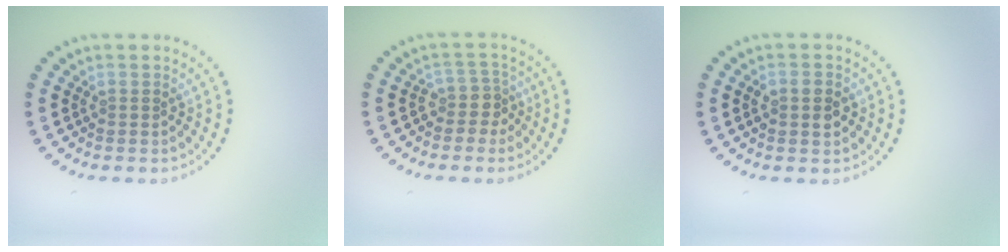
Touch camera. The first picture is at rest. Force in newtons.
{"total": 2.3, "press": 1.7, "slide": 1.5}
{"total": 2.7, "press": 2.7, "slide": 0.2}